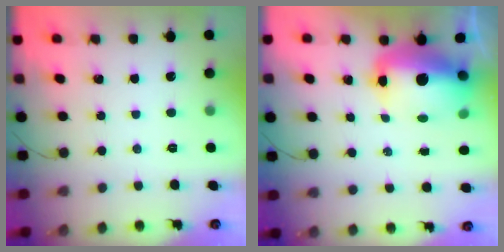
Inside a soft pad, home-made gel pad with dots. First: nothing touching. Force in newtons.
{"total": 14.1, "press": 13.6, "slide": 3.7}